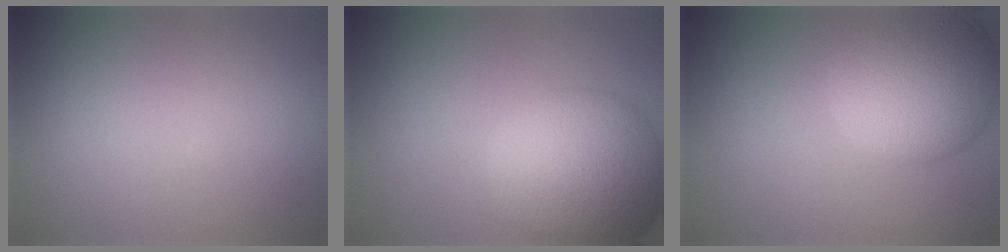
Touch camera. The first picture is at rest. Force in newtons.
{"total": 10.4, "press": 10.3, "slide": 0.3}
{"total": 9.6, "press": 9.6, "slide": 0.6}